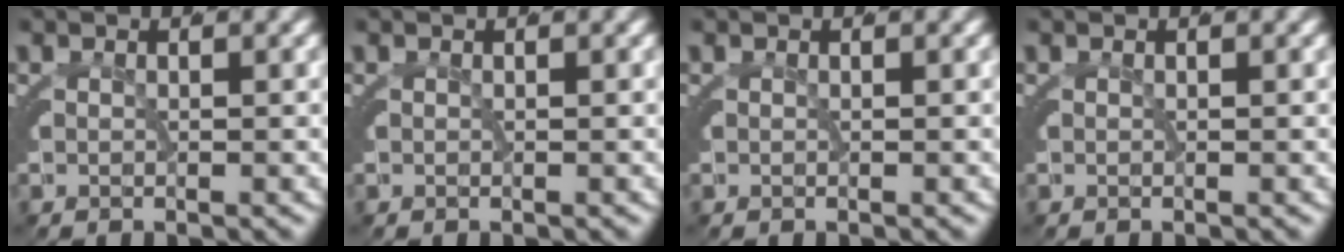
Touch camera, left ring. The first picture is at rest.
{"total": 0.0}
{"total": 0.0}
{"total": 0.0}